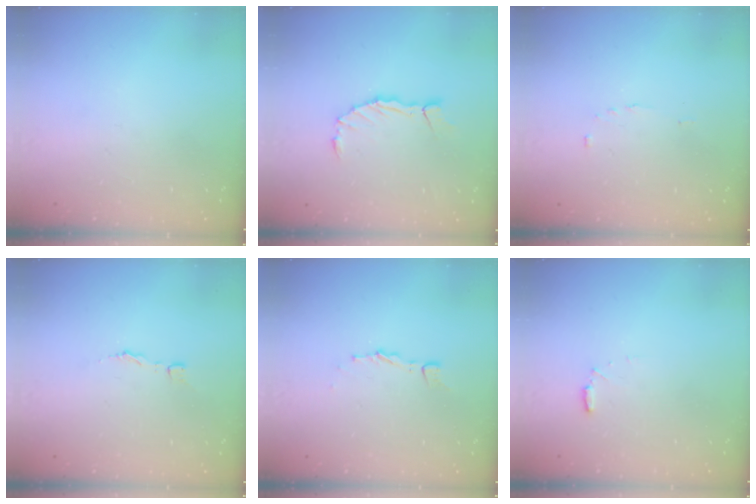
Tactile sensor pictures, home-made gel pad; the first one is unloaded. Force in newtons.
{"total": 2.8, "press": 2.8, "slide": 0.2}
{"total": 2.0, "press": 2.0, "slide": 0.3}
{"total": 2.7, "press": 2.7, "slide": 0.3}
{"total": 2.6, "press": 2.6, "slide": 0.2}
{"total": 4.9, "press": 4.9, "slide": 0.5}